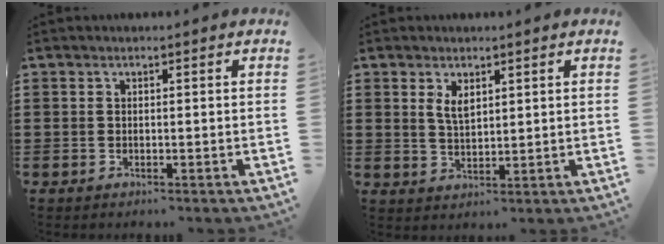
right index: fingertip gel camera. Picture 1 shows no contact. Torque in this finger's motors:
{"motor_torque": [0.22, 0.22, 0.07, 0.05]}